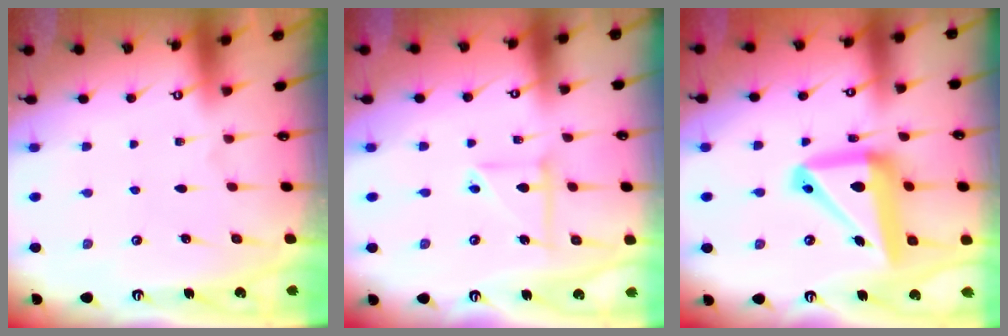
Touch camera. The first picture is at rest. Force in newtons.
{"total": 6.7, "press": 6.7, "slide": 0.4}
{"total": 17.3, "press": 17.2, "slide": 1.9}